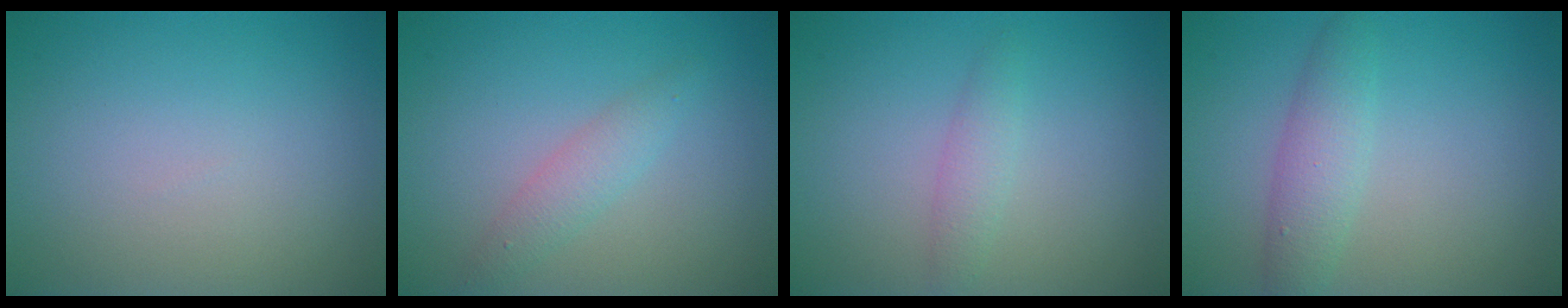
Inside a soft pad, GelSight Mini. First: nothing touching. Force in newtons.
{"total": 2.0, "press": 2.0, "slide": 0.0}
{"total": 1.5, "press": 1.5, "slide": 0.0}
{"total": 2.8, "press": 2.8, "slide": 0.0}